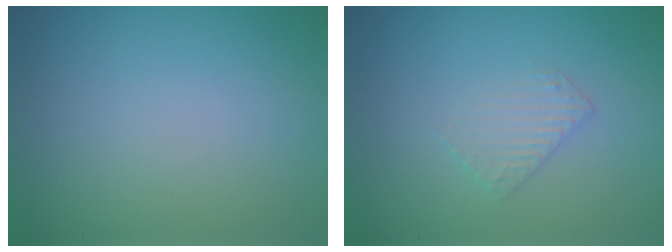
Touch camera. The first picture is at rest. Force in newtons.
{"total": 1.6, "press": 1.6, "slide": 0.4}